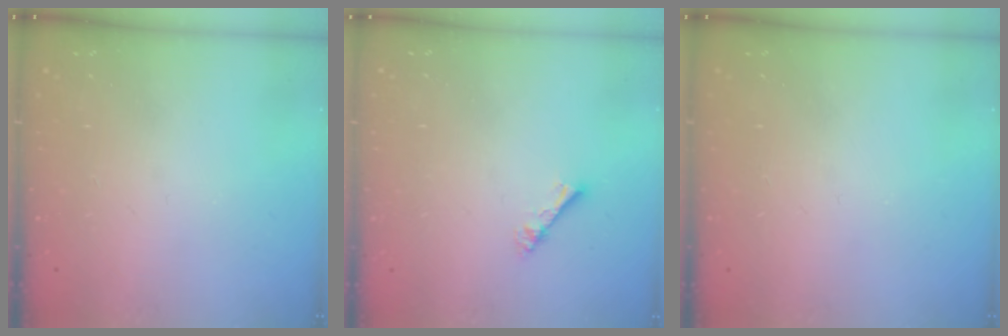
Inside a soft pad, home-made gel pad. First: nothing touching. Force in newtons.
{"total": 2.3, "press": 2.3, "slide": 0.3}
{"total": 0.0}